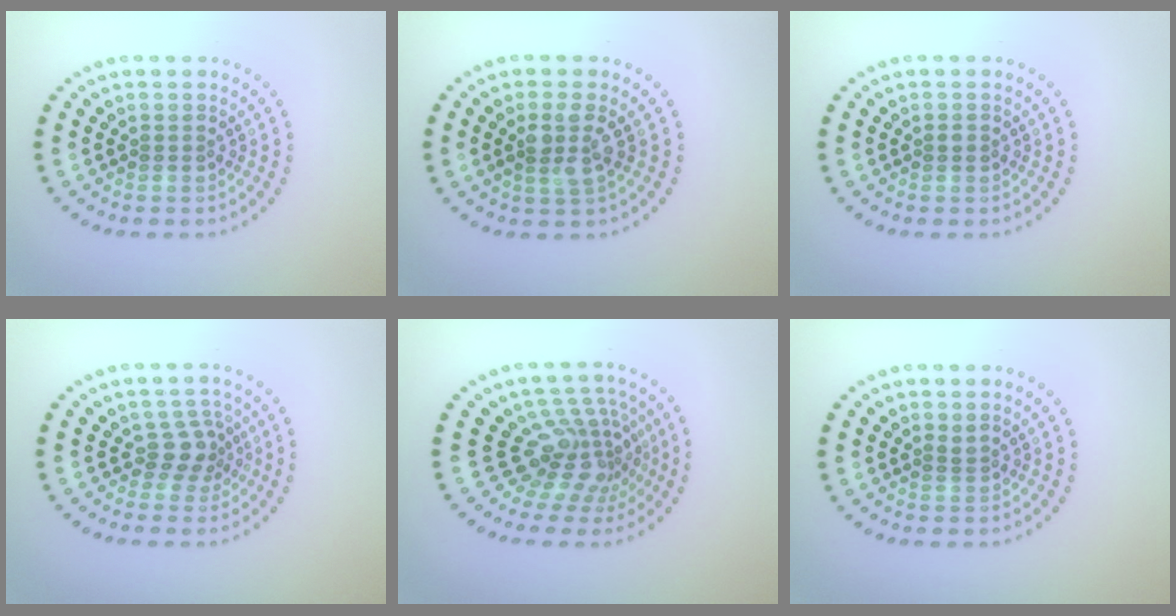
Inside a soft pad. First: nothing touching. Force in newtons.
{"total": 2.6, "press": 2.2, "slide": 1.3}
{"total": 0.7, "press": 0.7, "slide": 0.0}
{"total": 2.5, "press": 1.9, "slide": 1.6}
{"total": 4.5, "press": 3.0, "slide": 3.3}
{"total": 0.6, "press": 0.3, "slide": 0.5}